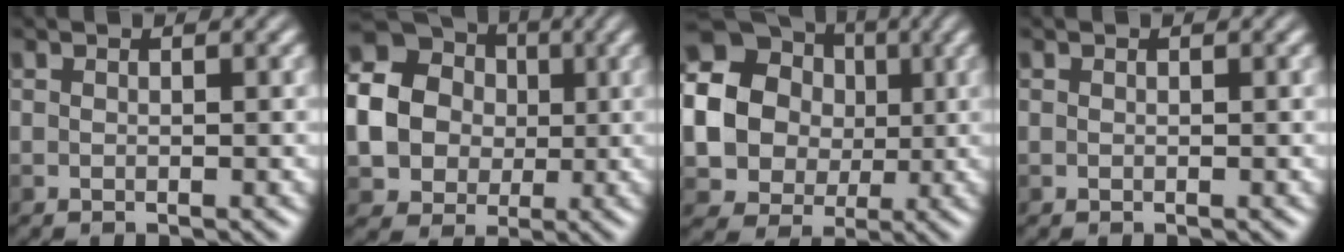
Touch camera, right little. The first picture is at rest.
{"total": 16.8, "force": [2.0, 15.5, 6.4], "torque": [-0.162, 0.012, 0.005]}
{"total": 21.3, "force": [3.0, 19.8, 7.5], "torque": [-0.186, 0.007, 0.016]}
{"total": 0.0}